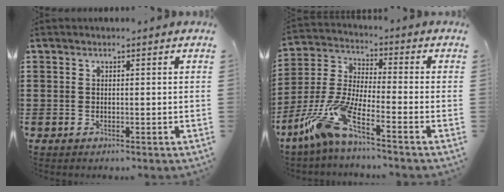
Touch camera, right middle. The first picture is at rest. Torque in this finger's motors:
{"motor_torque": [2.14, 0.00, 0.66, 0.21]}